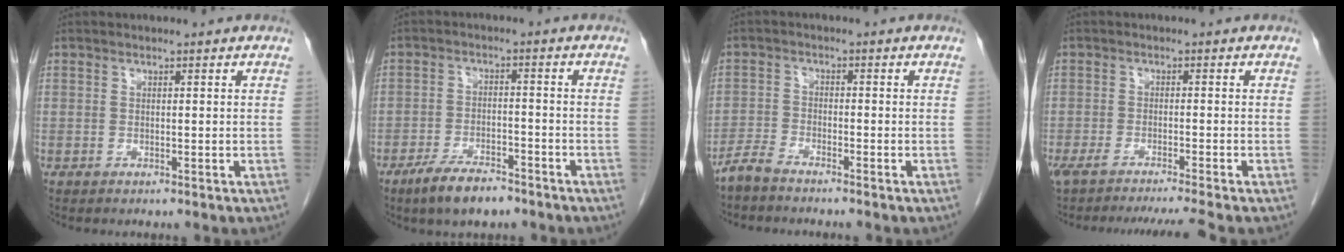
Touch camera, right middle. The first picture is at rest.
{"total": 6.6, "force": [-5.0, 2.0, 3.9], "torque": [-0.078, -0.007, -0.085]}
{"total": 3.1, "force": [-2.9, 0.4, 0.9], "torque": [-0.023, -0.006, -0.060]}
{"total": 9.5, "force": [-8.4, -1.4, 4.3], "torque": [-0.044, -0.019, -0.126]}